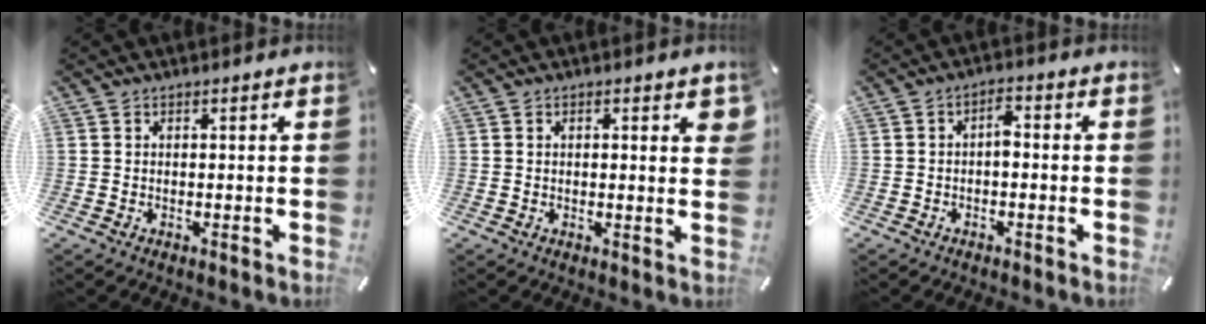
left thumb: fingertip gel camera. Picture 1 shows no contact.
{"total": 2.3, "force": [0.7, 0.8, 2.1], "torque": [-0.026, -0.005, 0.007]}
{"total": 2.9, "force": [-0.9, 1.5, 2.4], "torque": [-0.047, 0.014, -0.019]}